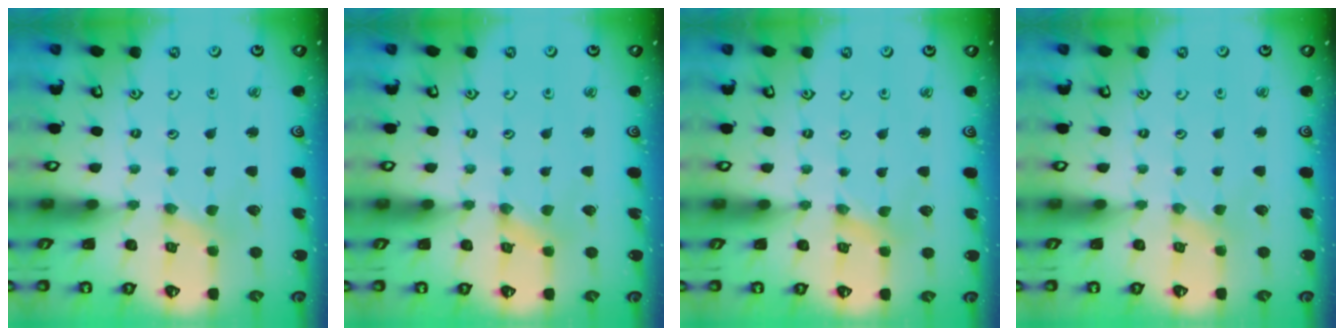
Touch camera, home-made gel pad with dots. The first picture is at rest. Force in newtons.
{"total": 0.6, "press": 0.6, "slide": 0.2}
{"total": 0.0}
{"total": 1.2, "press": 1.2, "slide": 0.3}